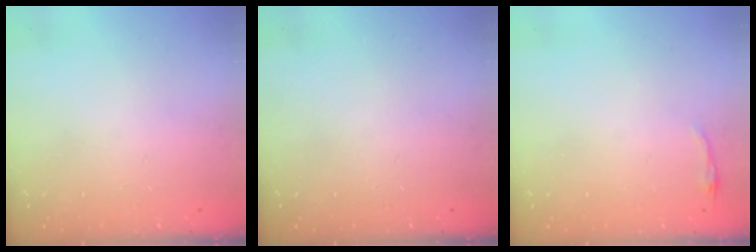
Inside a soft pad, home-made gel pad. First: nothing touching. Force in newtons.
{"total": 0.0}
{"total": 2.8, "press": 2.8, "slide": 0.6}